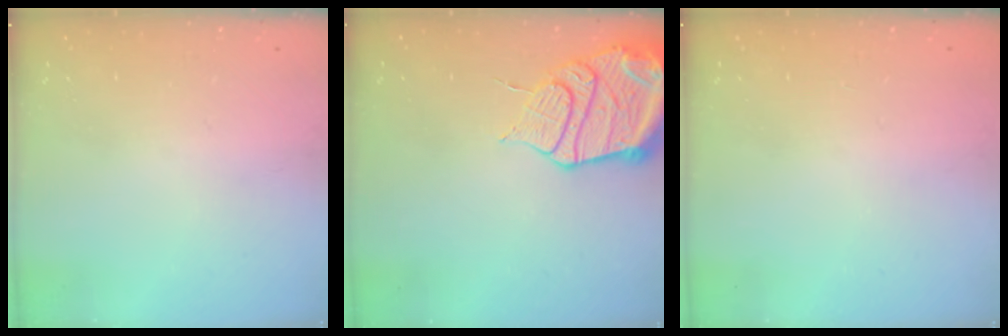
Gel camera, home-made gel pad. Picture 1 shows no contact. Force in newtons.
{"total": 17.2, "press": 17.1, "slide": 1.7}
{"total": 0.0}